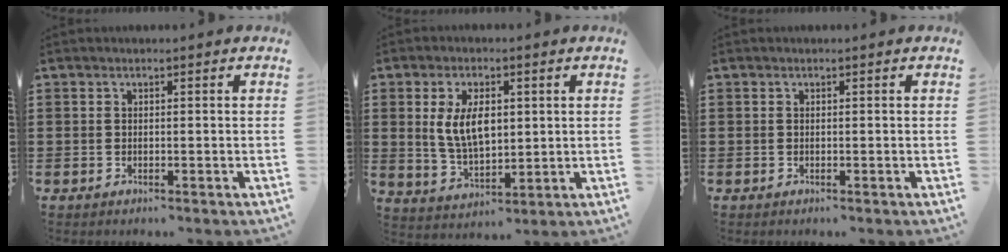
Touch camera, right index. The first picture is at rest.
{"total": 7.6, "force": [1.4, 4.0, 6.4], "torque": [-0.131, 0.005, 0.021]}
{"total": 0.0}